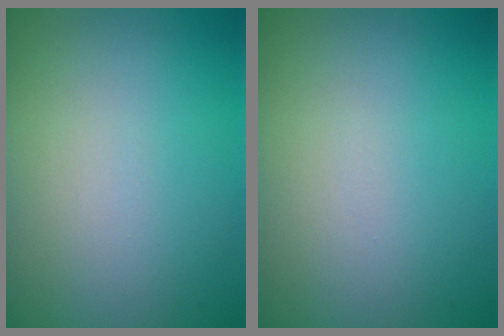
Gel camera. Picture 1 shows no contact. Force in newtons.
{"total": 0.0}